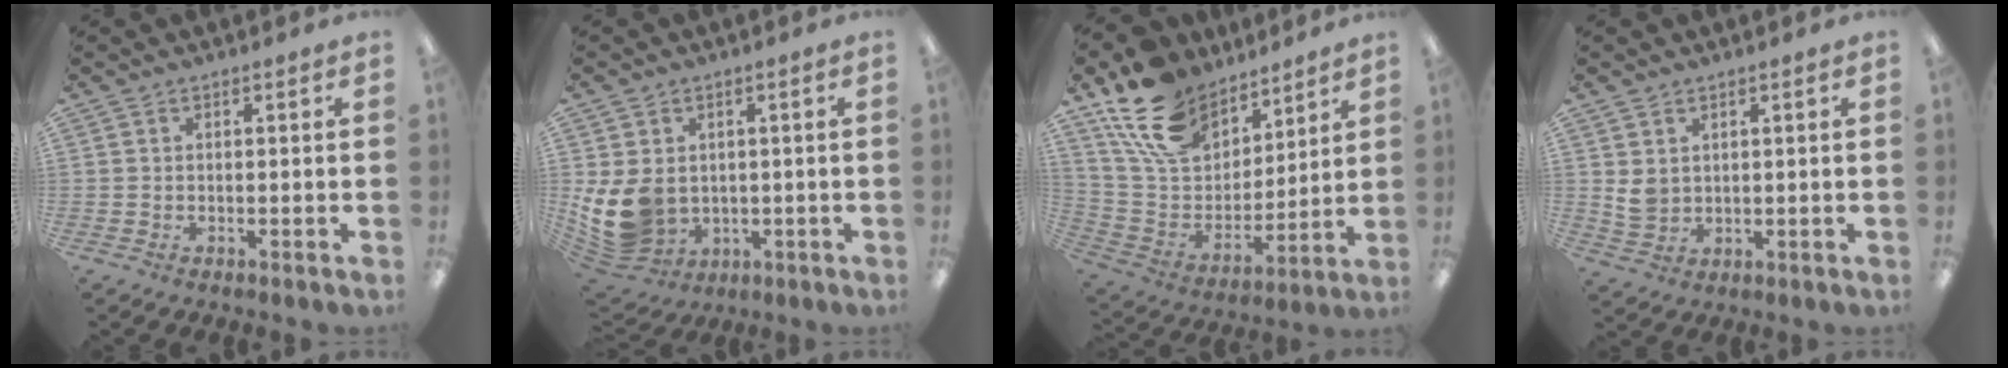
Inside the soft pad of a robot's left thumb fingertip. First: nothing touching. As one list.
[{"total": 11.2, "force": [0.4, 9.2, 6.3], "torque": [-0.161, -0.009, 0.015]}, {"total": 18.8, "force": [13.0, 11.1, 7.9], "torque": [-0.166, -0.071, 0.245]}, {"total": 4.2, "force": [1.8, 3.4, 1.8], "torque": [-0.038, -0.004, 0.033]}]